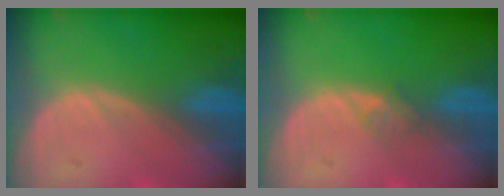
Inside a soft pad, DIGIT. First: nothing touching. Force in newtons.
{"total": 1.1, "press": 1.0, "slide": 0.1}